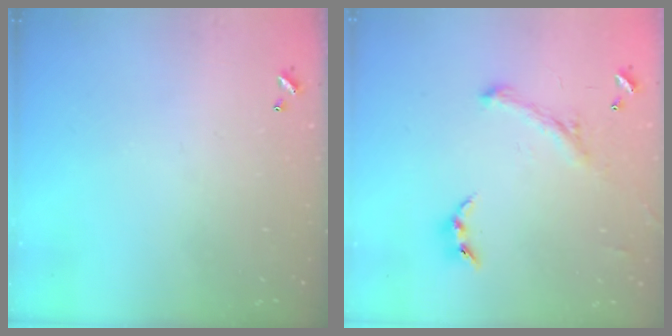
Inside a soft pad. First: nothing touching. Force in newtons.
{"total": 0.6, "press": 0.6, "slide": 0.1}